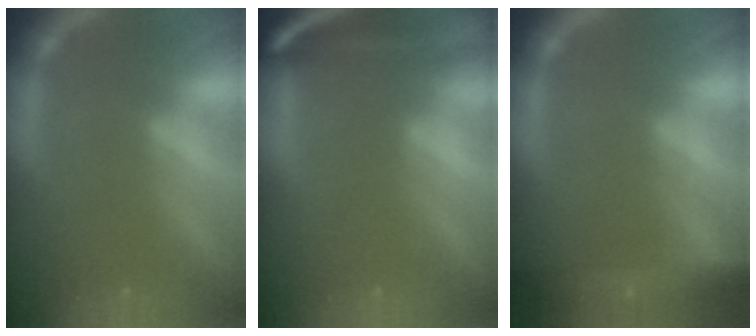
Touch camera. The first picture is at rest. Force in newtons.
{"total": 9.0}
{"total": 9.6}